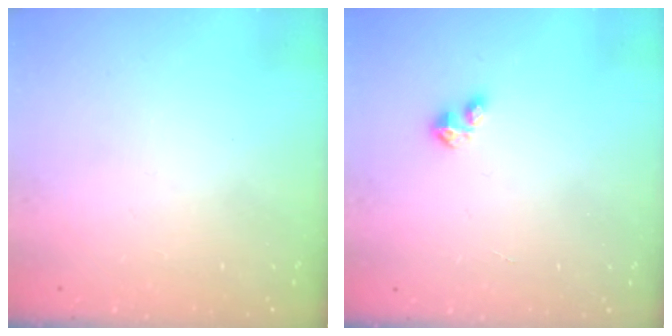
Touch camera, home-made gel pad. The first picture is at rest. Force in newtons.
{"total": 2.1, "press": 2.1, "slide": 0.2}